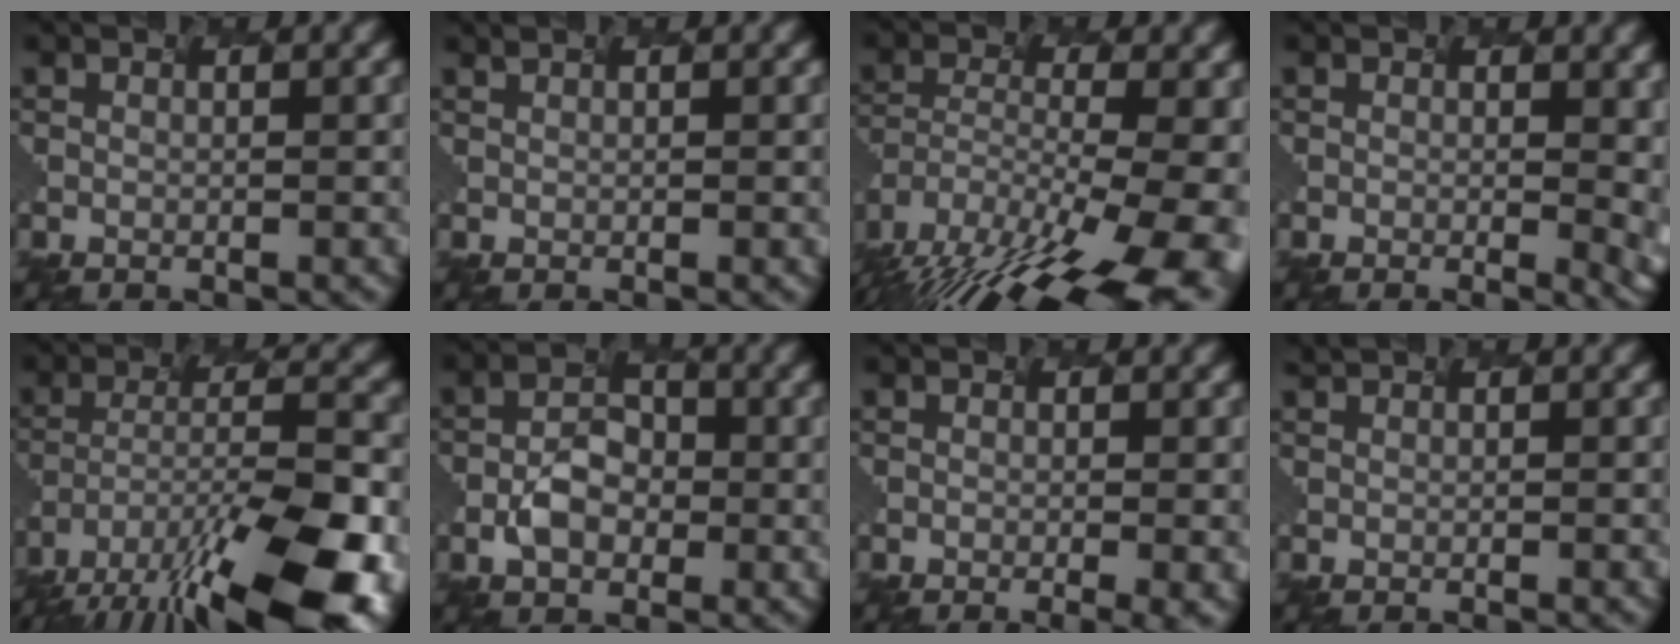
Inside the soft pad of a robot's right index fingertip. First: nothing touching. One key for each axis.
{"total": 1.6, "fx": 0.9, "fy": 0.8, "fz": 1.1, "tx": -0.005, "ty": 0.005, "tz": 0.006}
{"total": 17.9, "fx": -11.3, "fy": 7.2, "fz": 11.9, "tx": -0.204, "ty": -0.030, "tz": -0.146}
{"total": 4.6, "fx": 0.3, "fy": 2.0, "fz": 4.2, "tx": -0.021, "ty": -0.004, "tz": 0.015}
{"total": 15.7, "fx": -10.4, "fy": 5.2, "fz": 10.6, "tx": -0.185, "ty": -0.028, "tz": -0.141}
{"total": 3.0, "fx": -1.6, "fy": 2.0, "fz": 1.6, "tx": -0.029, "ty": 0.006, "tz": -0.025}
{"total": 2.1, "fx": -0.7, "fy": 0.3, "fz": 2.0, "tx": -0.017, "ty": -0.003, "tz": -0.001}
{"total": 1.0, "fx": 0.6, "fy": 0.2, "fz": 0.7, "tx": -0.010, "ty": -0.003, "tz": 0.013}